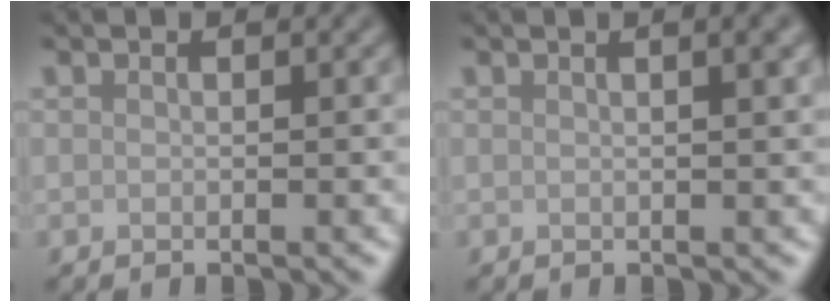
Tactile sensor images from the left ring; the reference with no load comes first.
{"total": 3.4, "force": [1.2, 1.3, 2.9], "torque": [-0.015, 0.010, -0.002]}